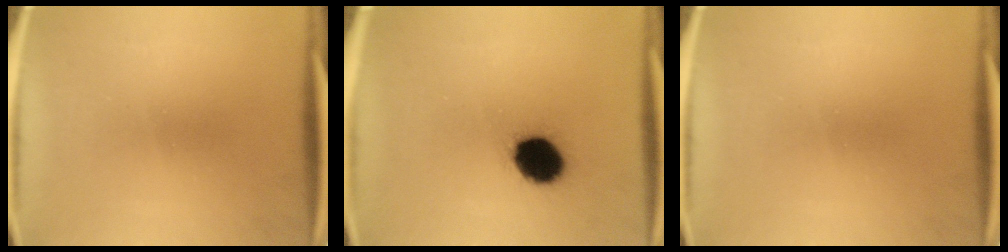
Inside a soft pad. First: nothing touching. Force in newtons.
{"total": 12.3}
{"total": 0.0}